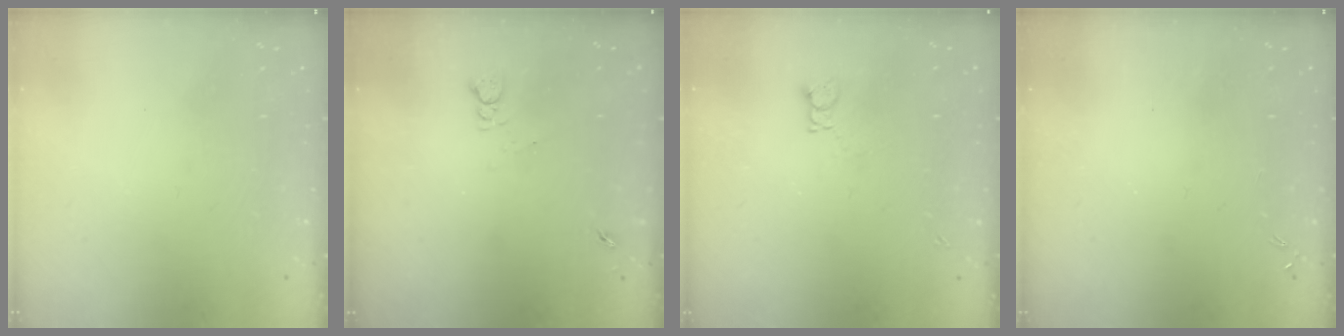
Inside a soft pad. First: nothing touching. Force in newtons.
{"total": 2.1, "press": 2.0, "slide": 0.3}
{"total": 1.8, "press": 1.7, "slide": 0.3}
{"total": 0.0}